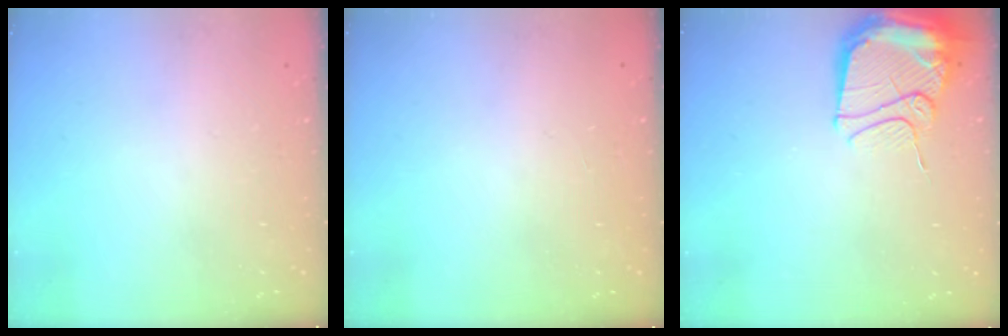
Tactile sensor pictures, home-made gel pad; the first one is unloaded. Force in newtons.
{"total": 0.9, "press": 0.0, "slide": 0.9}
{"total": 13.3, "press": 13.2, "slide": 1.4}